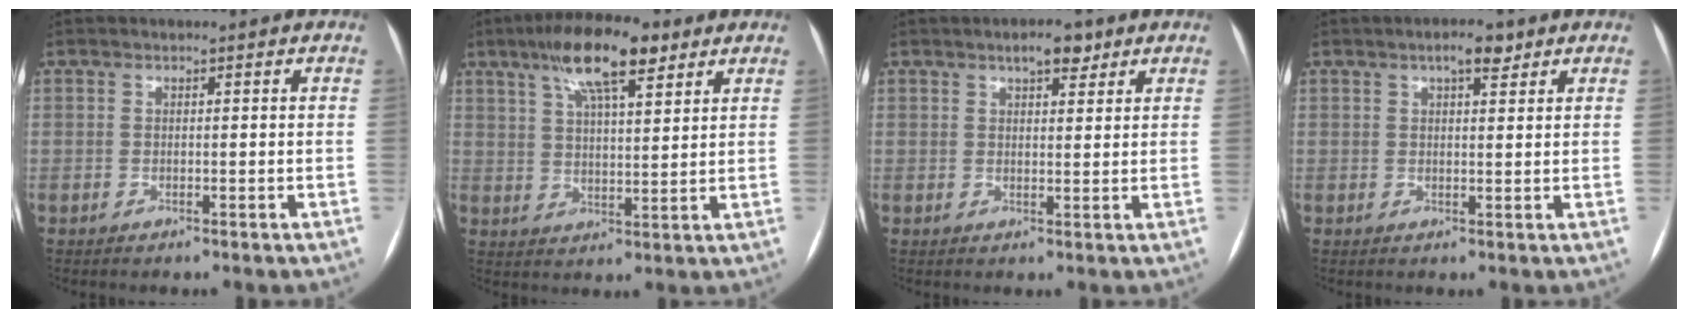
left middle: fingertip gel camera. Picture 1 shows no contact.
{"total": 11.6, "force": [7.0, 3.0, 8.8], "torque": [-0.158, 0.019, 0.118]}
{"total": 4.0, "force": [2.7, 1.6, 2.5], "torque": [-0.041, 0.007, 0.040]}
{"total": 3.5, "force": [2.2, 1.0, 2.5], "torque": [-0.045, 0.007, 0.034]}